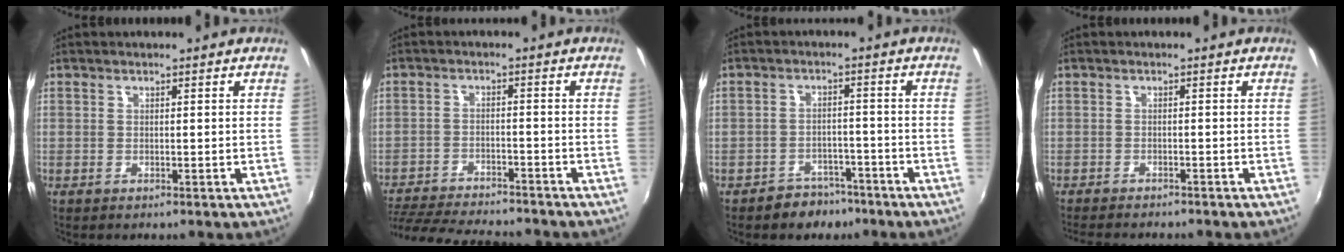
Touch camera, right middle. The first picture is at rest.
{"total": 16.7, "force": [-14.8, 3.5, 6.9], "torque": [-0.152, -0.023, -0.228]}
{"total": 5.5, "force": [-4.1, 3.6, 0.4], "torque": [-0.011, 0.025, -0.054]}
{"total": 6.1, "force": [-5.6, 1.1, 2.3], "torque": [-0.057, -0.016, -0.086]}